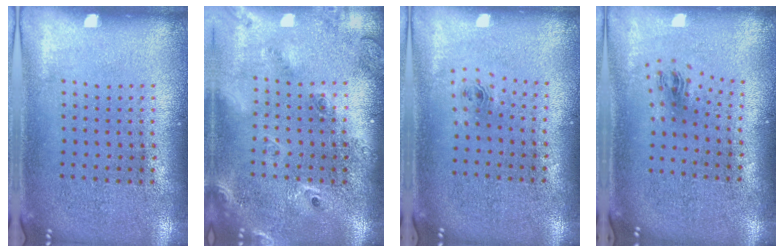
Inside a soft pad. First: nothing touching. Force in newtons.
{"total": 2.3, "press": 1.7, "slide": 1.5}
{"total": 0.7, "press": 0.3, "slide": 0.6}
{"total": 1.0, "press": 0.4, "slide": 0.9}